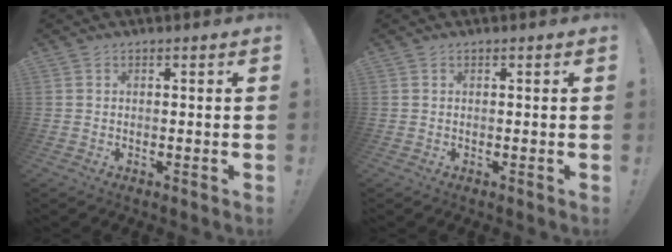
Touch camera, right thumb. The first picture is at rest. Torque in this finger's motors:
{"motor_torque": [-0.13, -0.06, 0.05, -0.05, 0.01]}